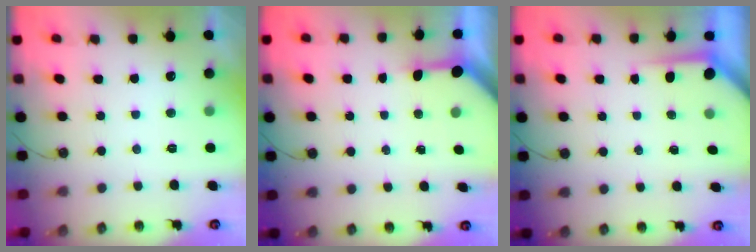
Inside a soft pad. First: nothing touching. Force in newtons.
{"total": 3.3, "press": 3.3, "slide": 0.4}
{"total": 3.6, "press": 3.6, "slide": 0.4}